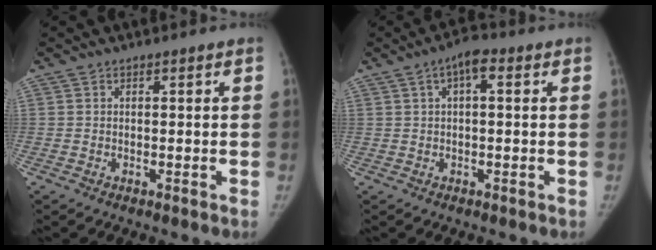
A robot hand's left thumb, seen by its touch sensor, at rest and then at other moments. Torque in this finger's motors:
{"motor_torque": [-0.57, 0.01, 0.19, 0.13, 0.00]}